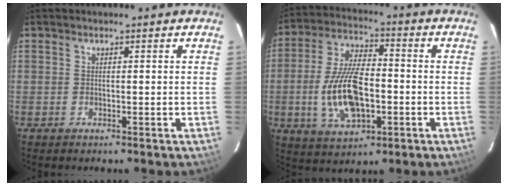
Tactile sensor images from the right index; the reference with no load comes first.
{"total": 14.7, "force": [-3.0, 7.2, 12.5], "torque": [-0.254, 0.004, -0.046]}